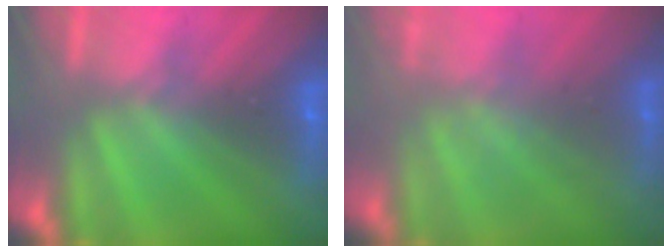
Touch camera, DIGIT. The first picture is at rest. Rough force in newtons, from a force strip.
{"total": 2.1}